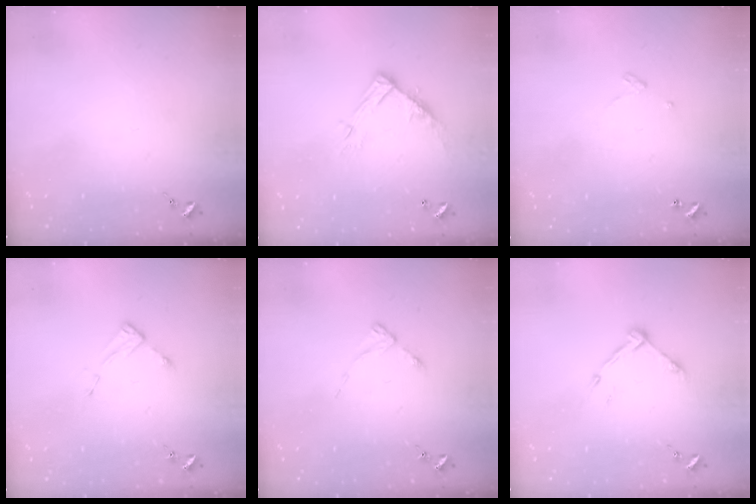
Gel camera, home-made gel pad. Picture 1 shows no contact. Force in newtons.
{"total": 11.8, "press": 11.8, "slide": 0.5}
{"total": 3.2, "press": 3.2, "slide": 0.2}
{"total": 3.9, "press": 3.9, "slide": 0.2}
{"total": 2.8, "press": 2.8, "slide": 0.3}
{"total": 8.7, "press": 8.7, "slide": 0.5}